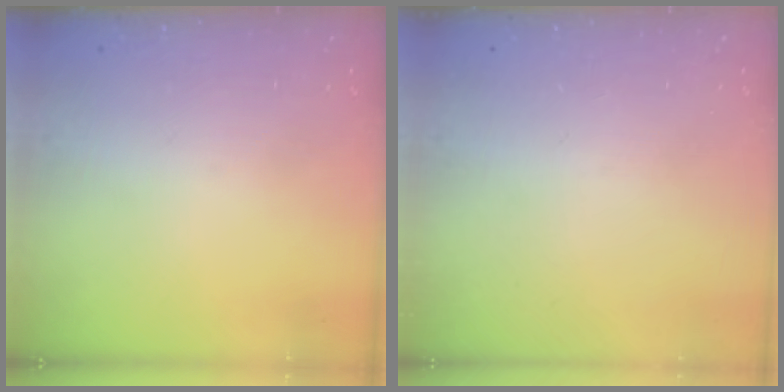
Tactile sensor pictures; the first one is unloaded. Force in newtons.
{"total": 0.0}